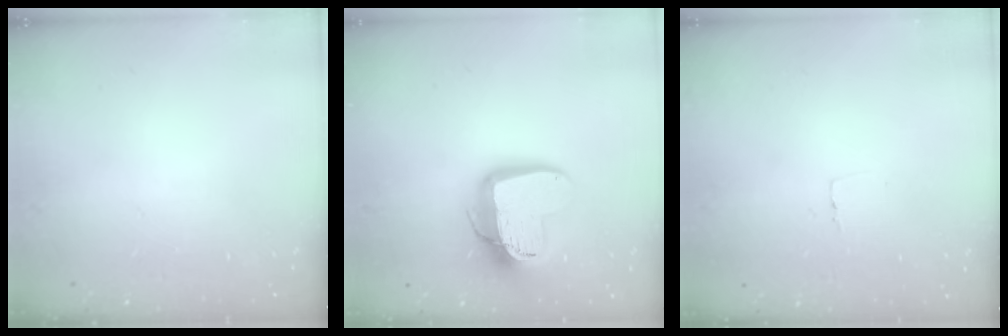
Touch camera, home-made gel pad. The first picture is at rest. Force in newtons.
{"total": 16.9, "press": 16.9, "slide": 1.4}
{"total": 2.3, "press": 2.3, "slide": 0.1}